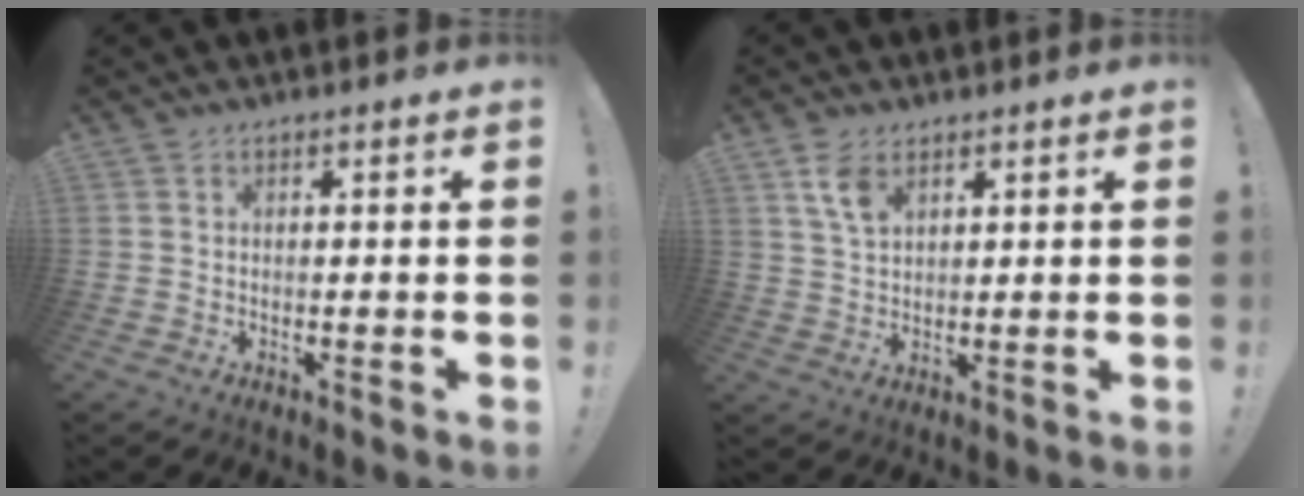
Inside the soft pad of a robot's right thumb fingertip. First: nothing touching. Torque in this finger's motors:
{"motor_torque": [0.02, 0.21, 0.66, 0.31, 0.03]}